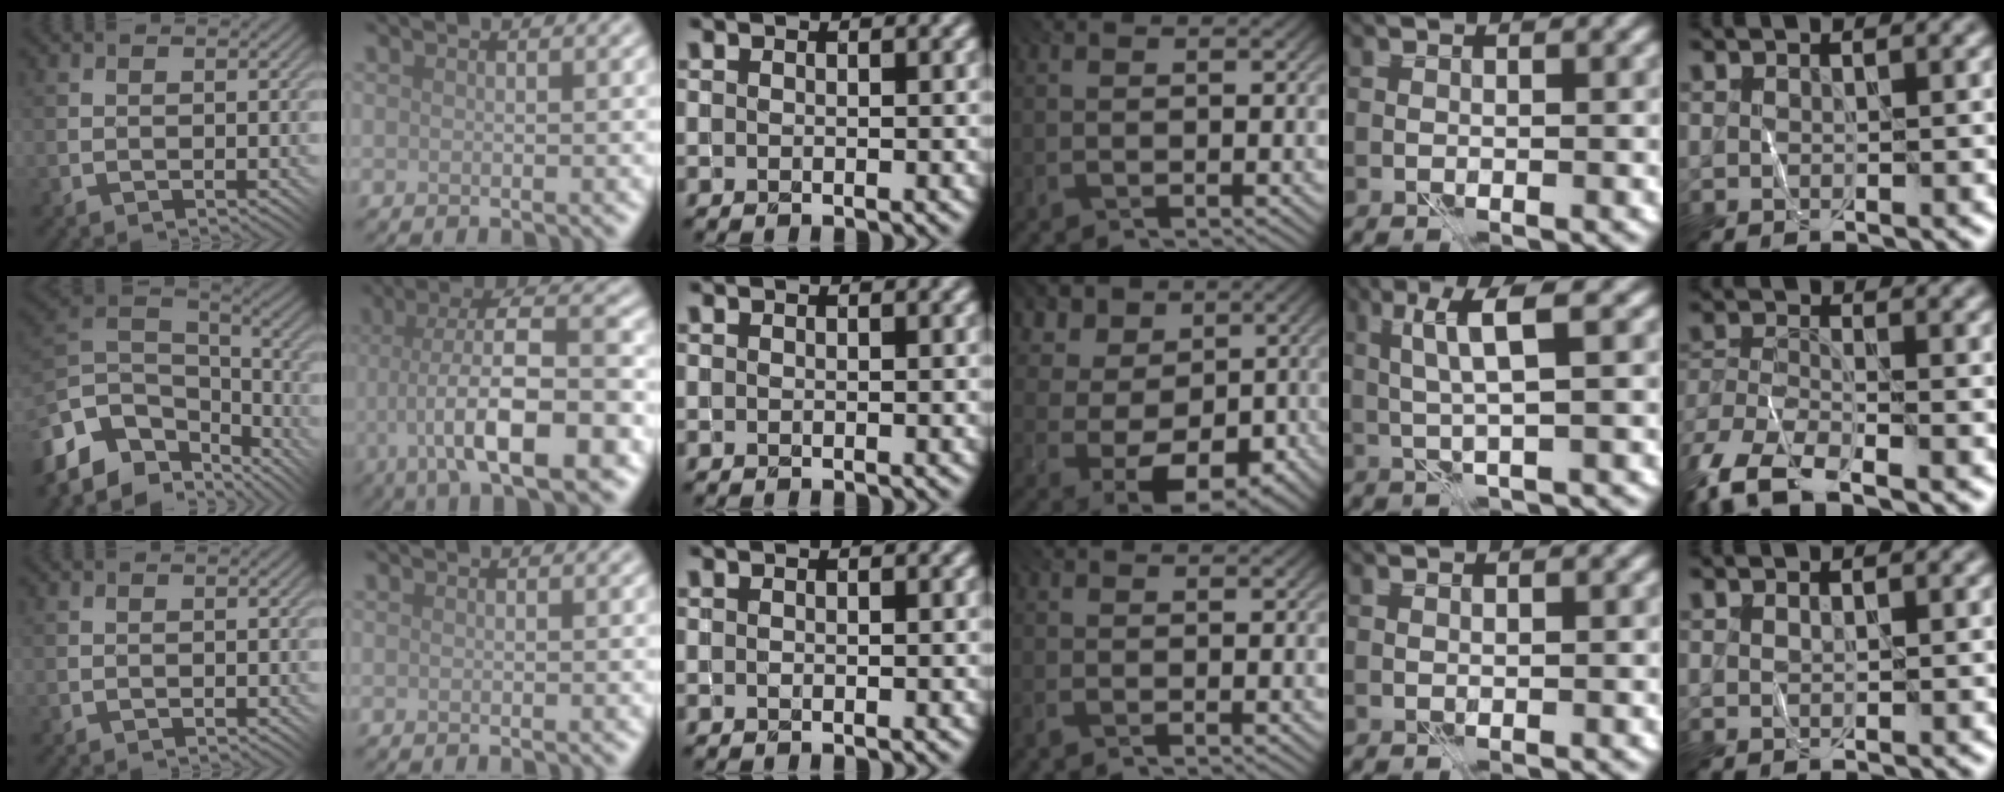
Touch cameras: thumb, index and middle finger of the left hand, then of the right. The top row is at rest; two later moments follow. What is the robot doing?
{"motion": "fold", "object": "shorts"}